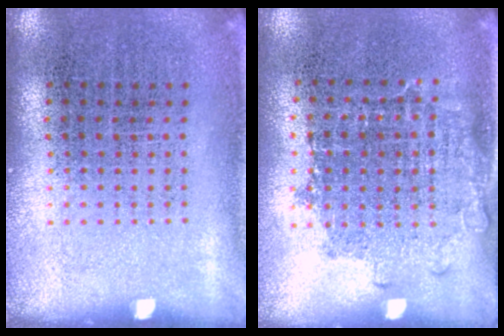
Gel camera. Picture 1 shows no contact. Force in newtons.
{"total": 1.2, "press": 0.9, "slide": 0.8}